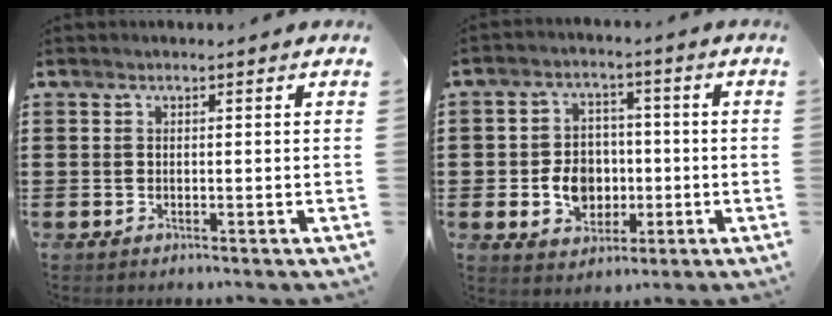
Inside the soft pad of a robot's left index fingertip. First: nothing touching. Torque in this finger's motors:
{"motor_torque": [1.07, 1.07, 0.45, 0.10]}